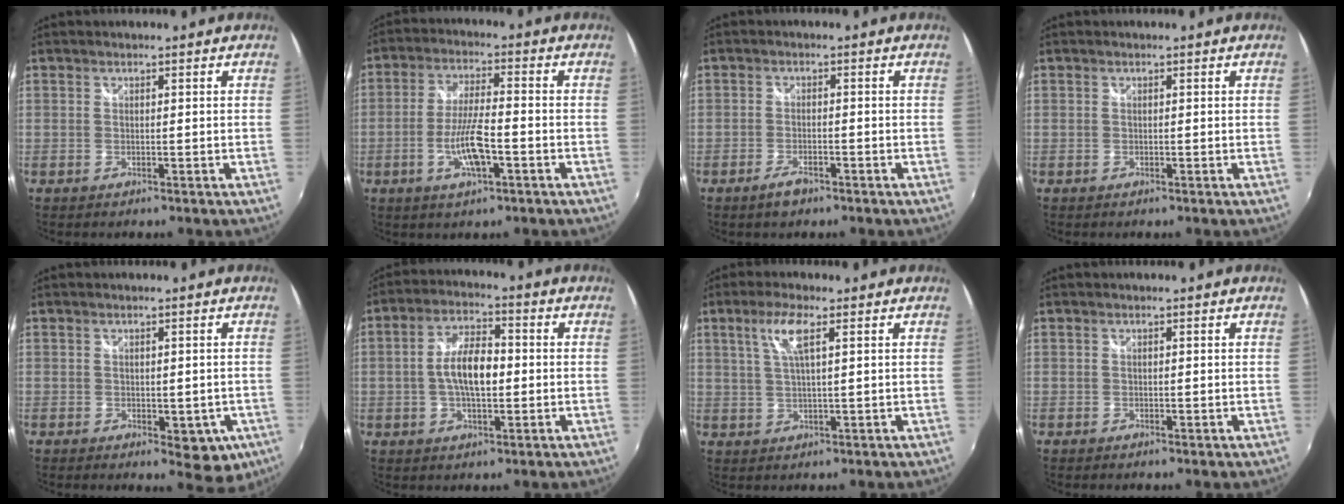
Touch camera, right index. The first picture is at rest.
{"total": 8.7, "force": [-3.2, 1.9, 7.9], "torque": [-0.155, -0.005, -0.059]}
{"total": 3.2, "force": [-2.3, 1.2, 2.0], "torque": [-0.046, -0.004, -0.043]}
{"total": 0.0}
{"total": 6.6, "force": [-2.5, 3.6, 4.9], "torque": [-0.060, -0.011, -0.025]}
{"total": 8.7, "force": [-0.6, 3.9, 7.8], "torque": [-0.146, 0.011, -0.010]}
{"total": 5.3, "force": [2.2, 0.6, 4.8], "torque": [-0.096, 0.003, 0.043]}
{"total": 0.0}